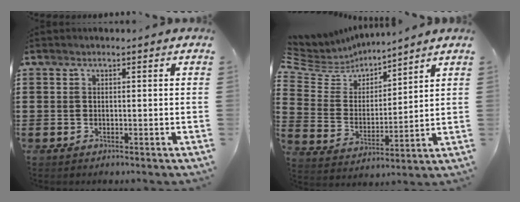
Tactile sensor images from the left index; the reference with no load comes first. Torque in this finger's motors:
{"motor_torque": [-1.26, 0.89, -0.57, -0.18]}